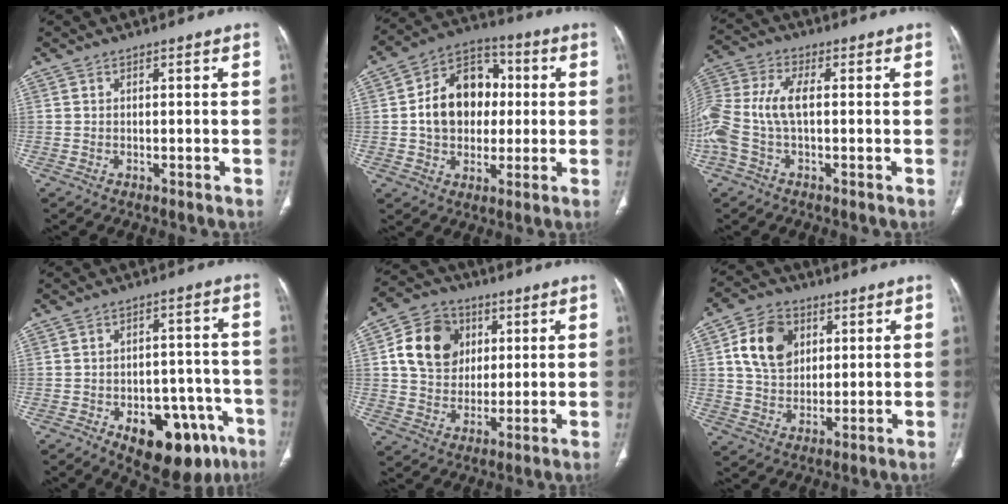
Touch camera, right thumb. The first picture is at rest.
{"total": 15.1, "force": [0.7, 11.4, 9.8], "torque": [-0.123, 0.024, 0.009]}
{"total": 12.3, "force": [-0.8, 5.8, 10.9], "torque": [-0.268, 0.024, -0.016]}
{"total": 16.7, "force": [-8.2, 9.2, 11.4], "torque": [-0.110, 0.046, -0.099]}
{"total": 13.1, "force": [3.5, 10.7, 6.6], "torque": [-0.094, -0.002, 0.061]}
{"total": 11.1, "force": [3.6, 8.2, 6.6], "torque": [-0.095, -0.005, 0.066]}